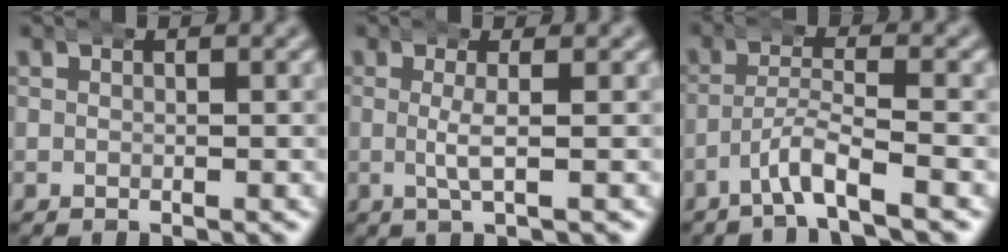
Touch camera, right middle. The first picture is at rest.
{"total": 2.3, "force": [0.2, 0.1, 2.2], "torque": [-0.039, 0.000, 0.003]}
{"total": 3.1, "force": [-2.3, -0.2, 2.1], "torque": [-0.033, 0.007, -0.044]}